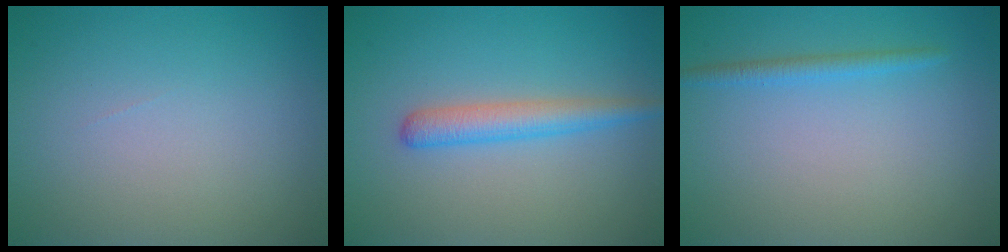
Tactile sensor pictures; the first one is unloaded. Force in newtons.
{"total": 2.8, "press": 2.8, "slide": 0.1}
{"total": 1.5, "press": 1.5, "slide": 0.1}